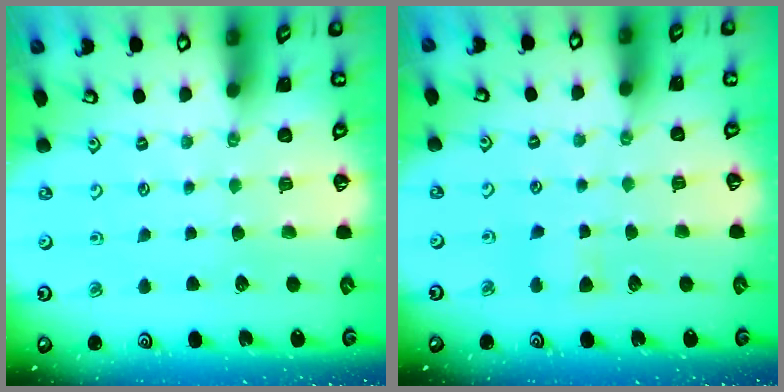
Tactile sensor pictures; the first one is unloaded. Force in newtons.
{"total": 3.8, "press": 3.8, "slide": 0.5}